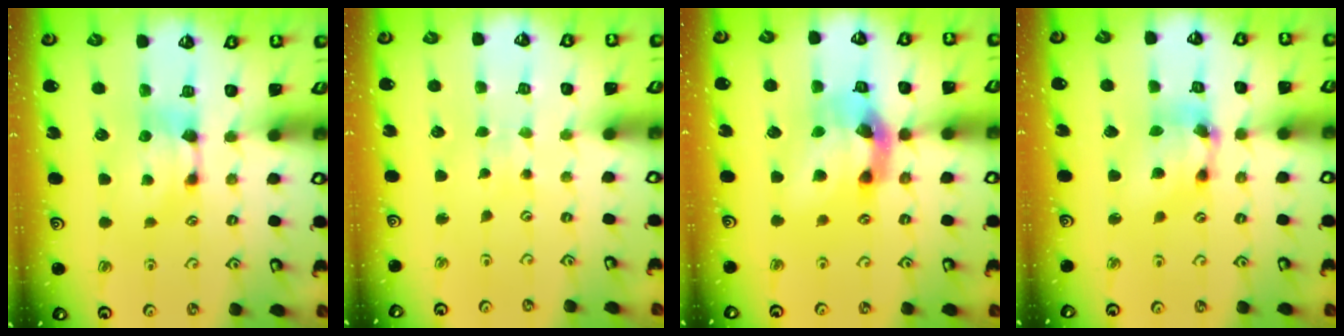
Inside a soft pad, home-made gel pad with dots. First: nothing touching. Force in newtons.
{"total": 4.5, "press": 4.5, "slide": 0.1}
{"total": 8.8, "press": 8.4, "slide": 2.7}
{"total": 6.8, "press": 6.5, "slide": 2.0}